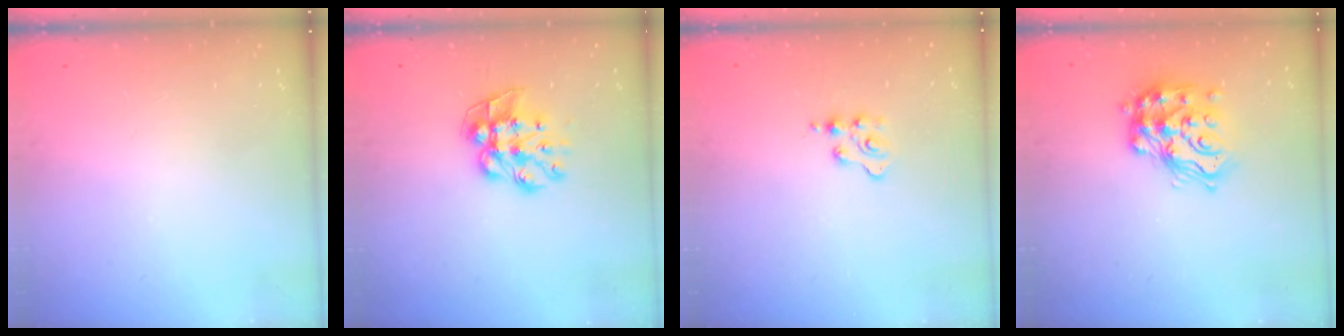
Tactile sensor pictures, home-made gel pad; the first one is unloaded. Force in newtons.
{"total": 9.6, "press": 9.6, "slide": 0.6}
{"total": 2.9, "press": 2.9, "slide": 0.4}
{"total": 15.9, "press": 15.8, "slide": 1.0}